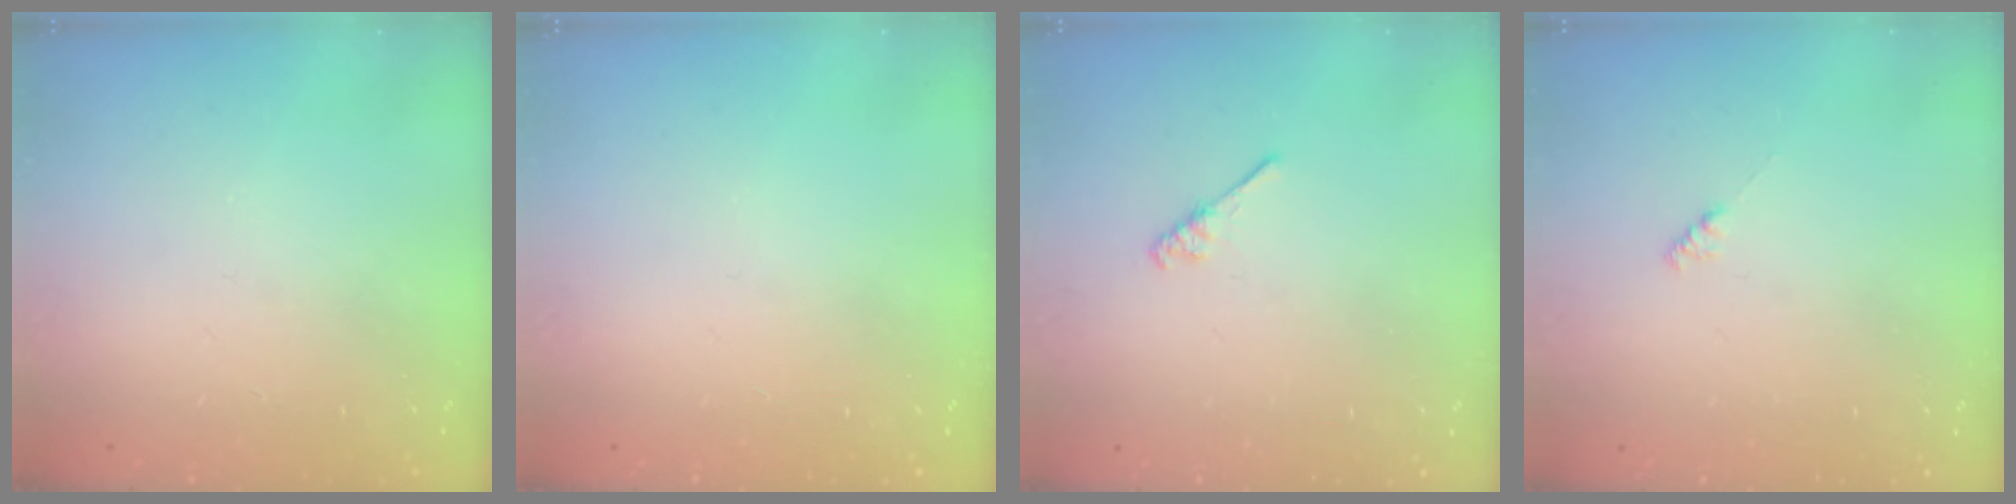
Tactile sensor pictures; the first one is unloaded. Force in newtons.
{"total": 0.0}
{"total": 3.1, "press": 3.1, "slide": 0.5}
{"total": 2.1, "press": 2.0, "slide": 0.5}